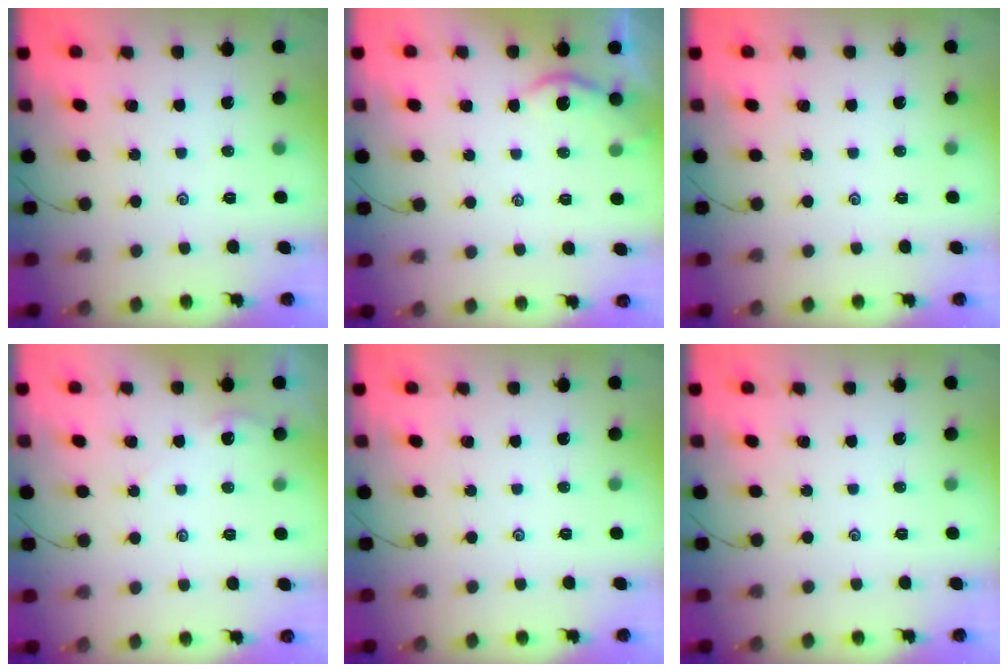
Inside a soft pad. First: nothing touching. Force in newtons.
{"total": 1.8, "press": 1.8, "slide": 0.3}
{"total": 0.0}
{"total": 0.6, "press": 0.5, "slide": 0.3}
{"total": 0.0}
{"total": 0.0}